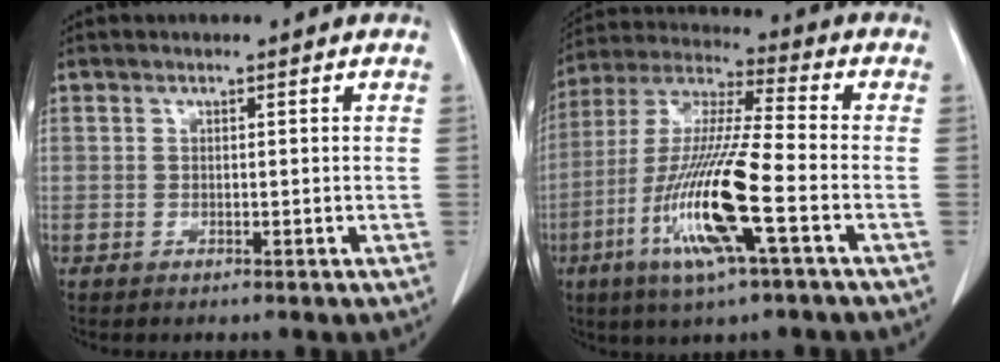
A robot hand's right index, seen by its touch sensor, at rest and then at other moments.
{"total": 16.2, "force": [-5.6, 0.6, 15.2], "torque": [-0.313, -0.017, -0.110]}